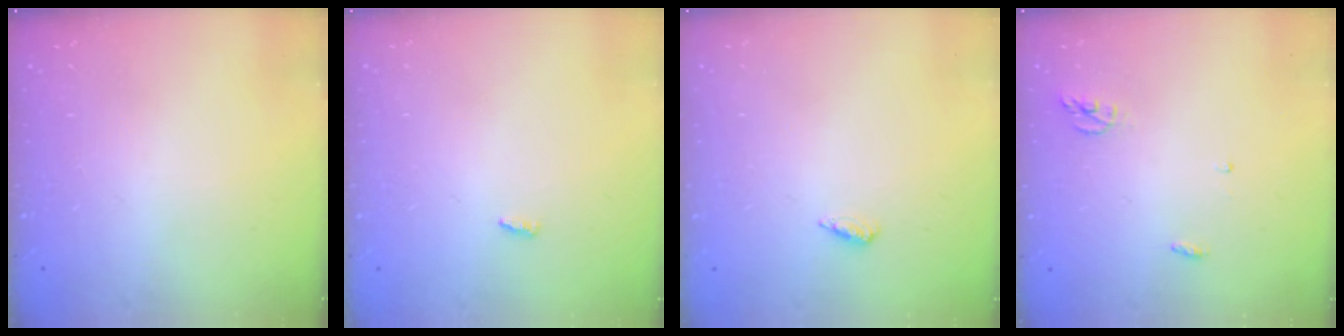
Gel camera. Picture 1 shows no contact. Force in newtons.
{"total": 2.7, "press": 2.7, "slide": 0.2}
{"total": 2.6, "press": 2.2, "slide": 1.3}
{"total": 4.3, "press": 4.3, "slide": 0.3}